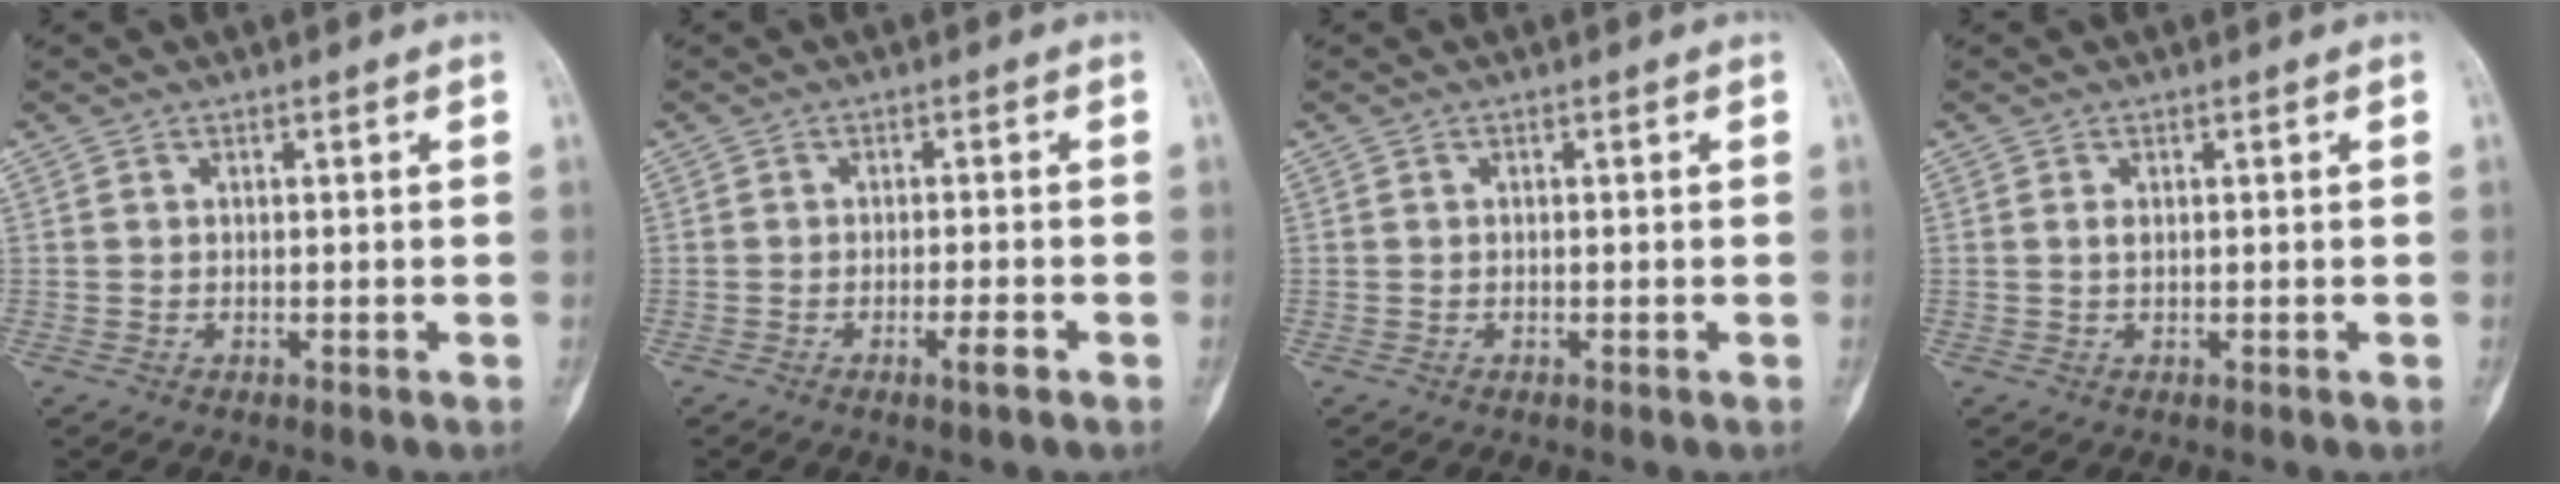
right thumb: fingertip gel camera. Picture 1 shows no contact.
{"total": 2.8, "force": [-1.5, 0.3, 2.3], "torque": [-0.039, 0.004, -0.026]}
{"total": 0.0}
{"total": 0.8, "force": [0.1, 0.3, 0.7], "torque": [-0.017, -0.001, 0.003]}